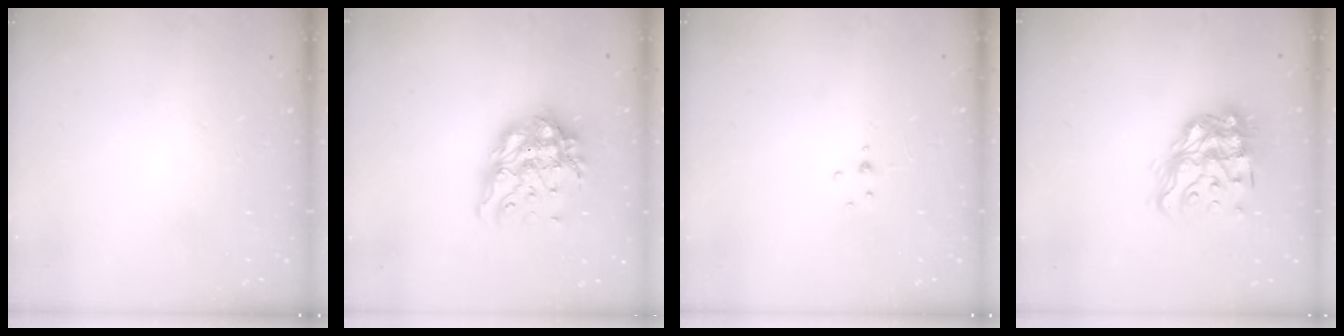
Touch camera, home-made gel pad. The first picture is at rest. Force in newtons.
{"total": 13.7, "press": 13.6, "slide": 1.6}
{"total": 1.8, "press": 1.8, "slide": 0.2}
{"total": 16.7, "press": 16.6, "slide": 1.7}